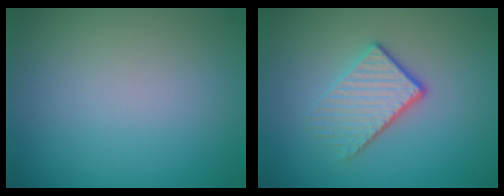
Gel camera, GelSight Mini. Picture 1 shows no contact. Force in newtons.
{"total": 3.9, "press": 2.8, "slide": 2.8}